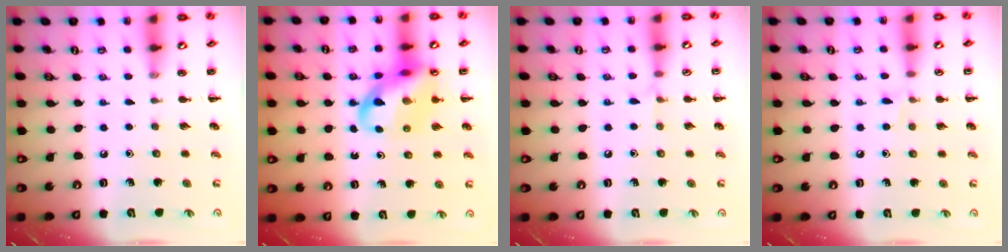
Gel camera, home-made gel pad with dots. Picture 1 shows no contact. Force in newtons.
{"total": 14.8, "press": 14.5, "slide": 3.1}
{"total": 3.9, "press": 3.6, "slide": 1.4}
{"total": 3.8, "press": 3.5, "slide": 1.4}